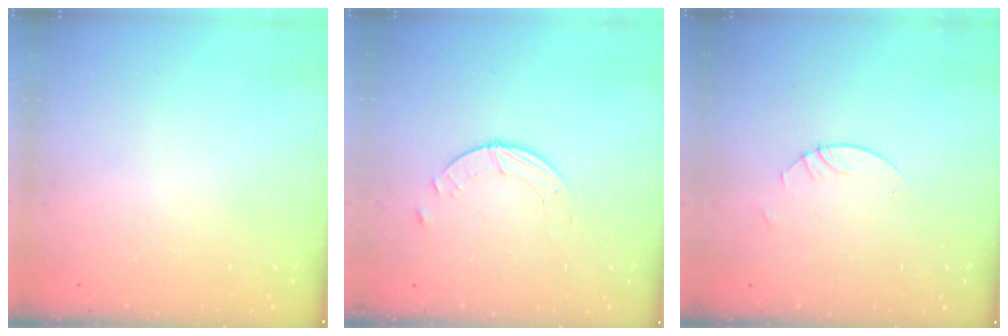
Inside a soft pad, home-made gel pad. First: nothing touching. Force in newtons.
{"total": 2.5, "press": 2.5, "slide": 0.3}
{"total": 2.7, "press": 2.7, "slide": 0.2}